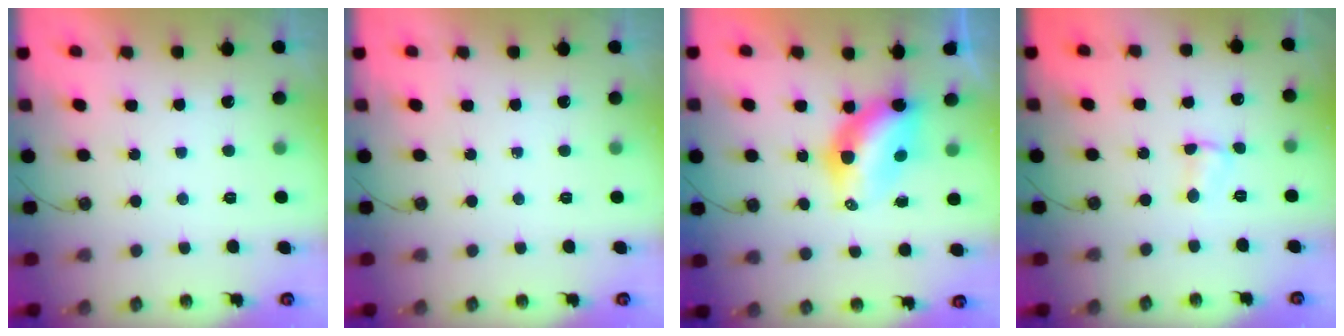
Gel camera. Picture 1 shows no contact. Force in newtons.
{"total": 0.0}
{"total": 7.0, "press": 7.0, "slide": 0.6}
{"total": 2.2, "press": 2.2, "slide": 0.4}